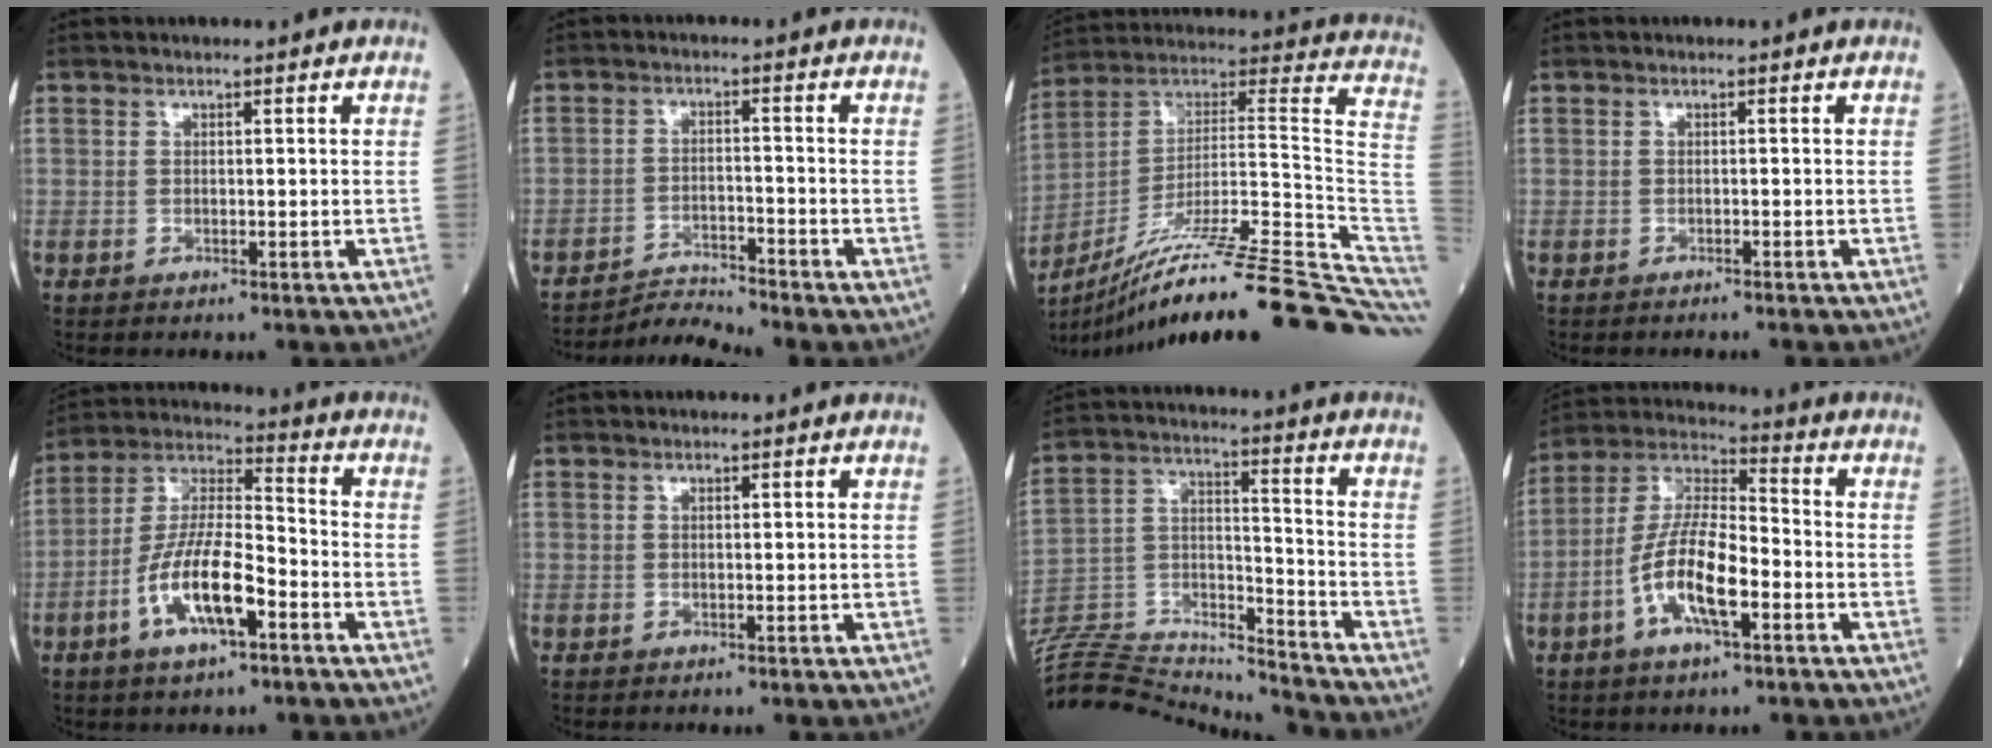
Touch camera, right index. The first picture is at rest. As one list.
[{"total": 4.4, "force": [-4.0, -1.6, -0.8], "torque": [0.005, -0.014, -0.068]}, {"total": 32.1, "force": [-24.4, 1.2, 20.9], "torque": [-0.217, 0.007, -0.370]}, {"total": 1.9, "force": [-1.7, -0.2, 0.7], "torque": [-0.012, 0.001, -0.019]}, {"total": 12.3, "force": [-4.9, 3.3, 10.8], "torque": [-0.221, 0.003, -0.091]}, {"total": 0.0}, {"total": 19.1, "force": [-18.9, -0.1, 2.8], "torque": [-0.052, 0.032, -0.315]}, {"total": 12.0, "force": [-3.8, 3.4, 10.8], "torque": [-0.225, 0.007, -0.073]}]